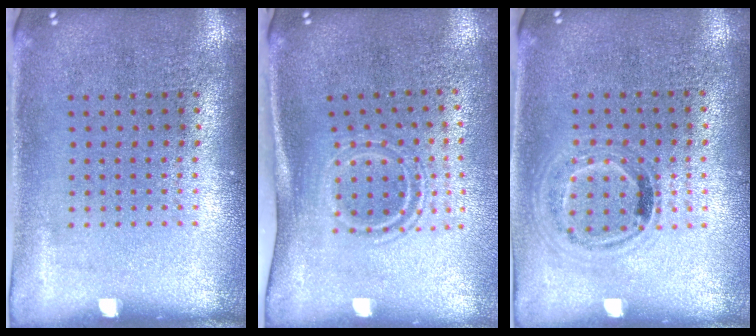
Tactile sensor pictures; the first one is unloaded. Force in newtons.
{"total": 1.6, "press": 1.0, "slide": 1.3}
{"total": 1.0, "press": 0.9, "slide": 0.3}